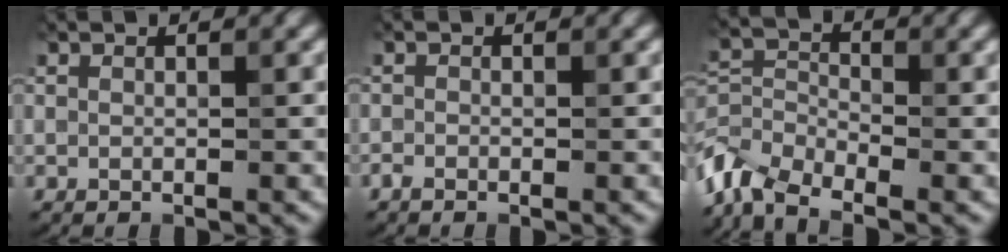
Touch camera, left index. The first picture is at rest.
{"total": 0.7, "force": [-0.5, 0.3, 0.3], "torque": [-0.007, 0.001, -0.011]}
{"total": 5.9, "force": [-4.4, 2.6, 3.0], "torque": [-0.065, 0.000, -0.103]}